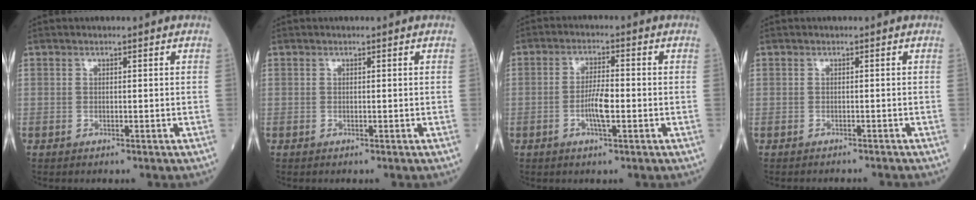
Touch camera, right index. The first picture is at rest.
{"total": 0.0}
{"total": 4.7, "force": [-1.3, 0.8, 4.4], "torque": [-0.085, 0.001, -0.025]}
{"total": 2.9, "force": [-2.8, 0.9, 0.3], "torque": [0.004, -0.004, -0.038]}